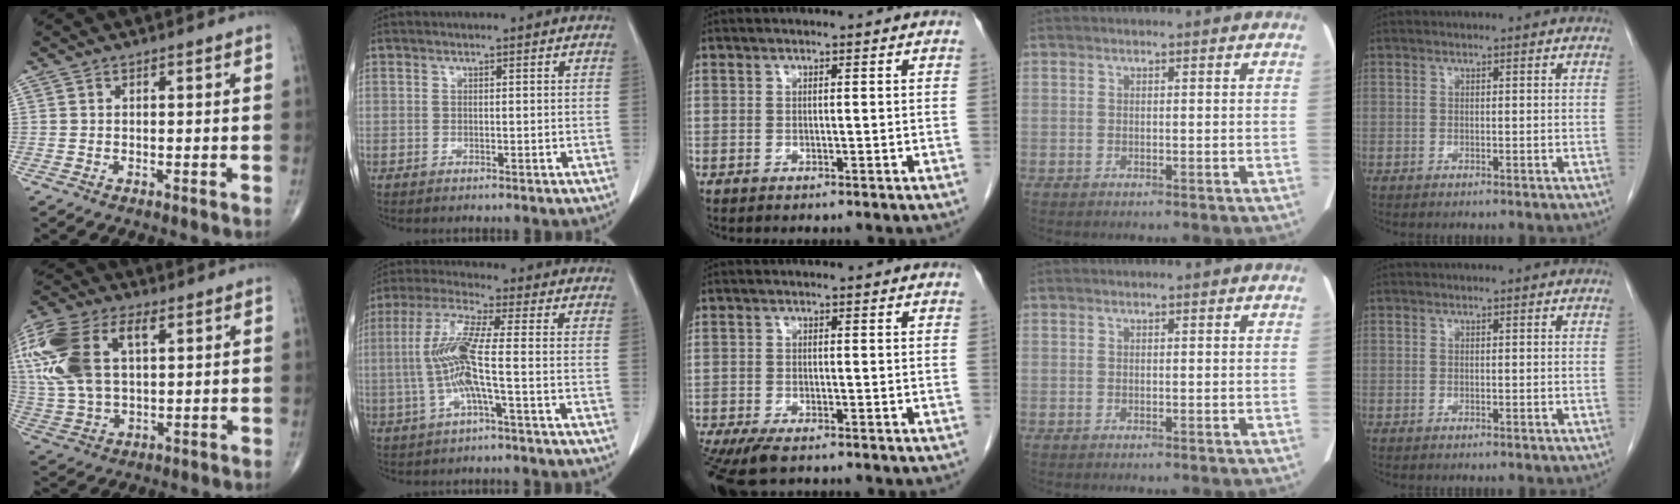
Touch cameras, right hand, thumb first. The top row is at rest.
{"thumb": {"total": 21.8, "force": [6.8, 12.1, 16.8], "torque": [-0.403, 0.016, 0.127]}, "index": {"total": 8.8, "force": [-1.1, 0.5, 8.7], "torque": [-0.189, 0.012, -0.028]}, "middle": {"total": 7.5, "force": [-5.8, 2.1, 4.4], "torque": [-0.077, -0.017, -0.095]}}